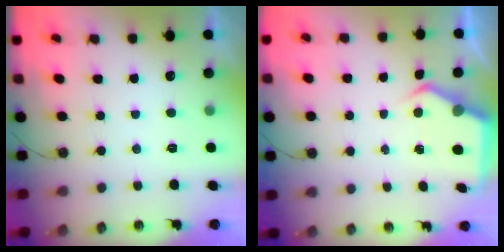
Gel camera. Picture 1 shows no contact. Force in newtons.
{"total": 5.9, "press": 5.9, "slide": 0.5}